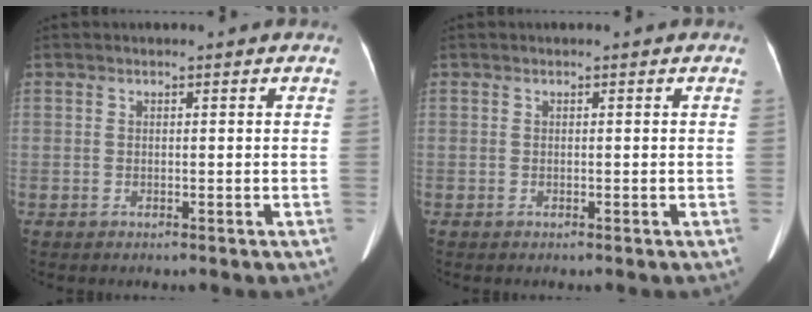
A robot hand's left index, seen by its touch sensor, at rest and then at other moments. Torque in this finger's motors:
{"motor_torque": [-0.26, -0.19, -0.01, -0.01]}